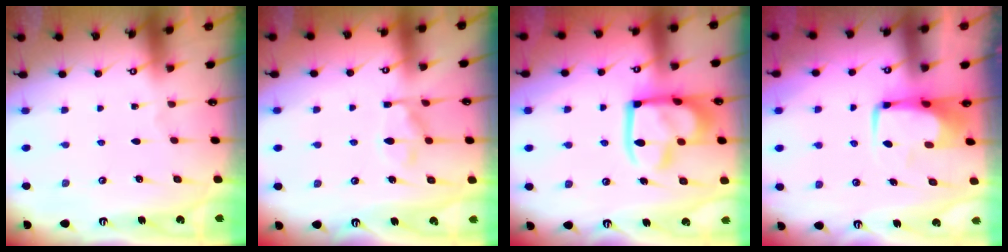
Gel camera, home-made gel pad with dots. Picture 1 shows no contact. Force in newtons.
{"total": 10.4, "press": 10.4, "slide": 0.9}
{"total": 17.7, "press": 17.6, "slide": 1.9}
{"total": 0.6, "press": 0.4, "slide": 0.4}